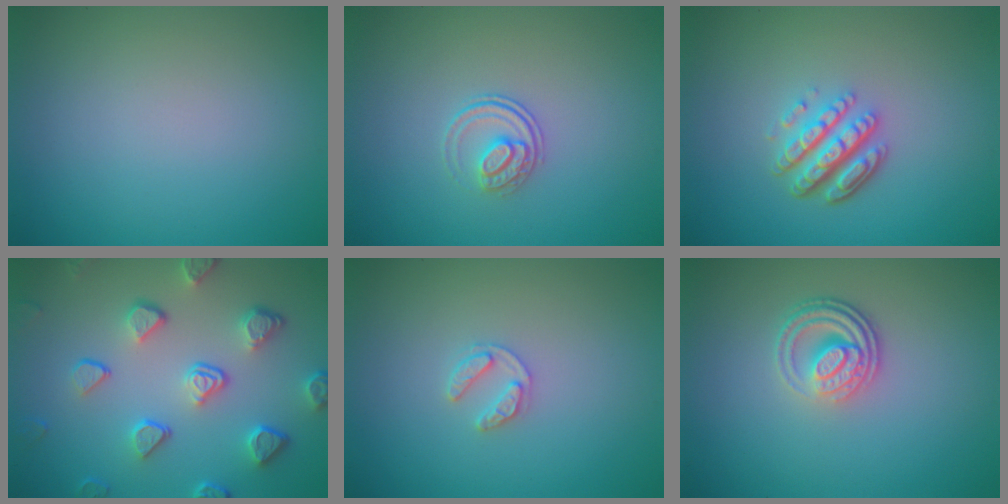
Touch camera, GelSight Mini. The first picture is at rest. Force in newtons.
{"total": 2.0, "press": 1.4, "slide": 1.3}
{"total": 4.7, "press": 3.4, "slide": 3.3}
{"total": 5.4, "press": 4.1, "slide": 3.4}
{"total": 1.6, "press": 1.6, "slide": 0.3}
{"total": 3.8, "press": 2.7, "slide": 2.7}